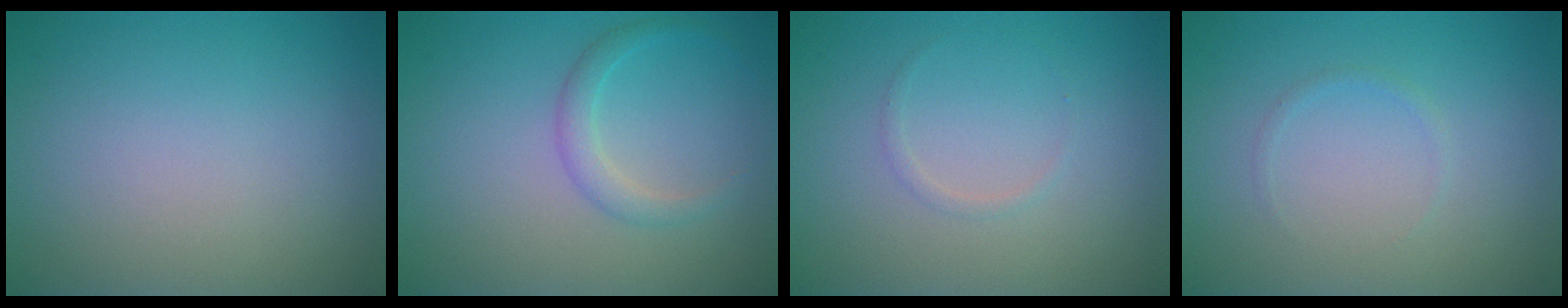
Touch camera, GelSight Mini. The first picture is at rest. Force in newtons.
{"total": 1.8, "press": 1.8, "slide": 0.1}
{"total": 0.6, "press": 0.6, "slide": 0.0}
{"total": 0.5, "press": 0.5, "slide": 0.0}